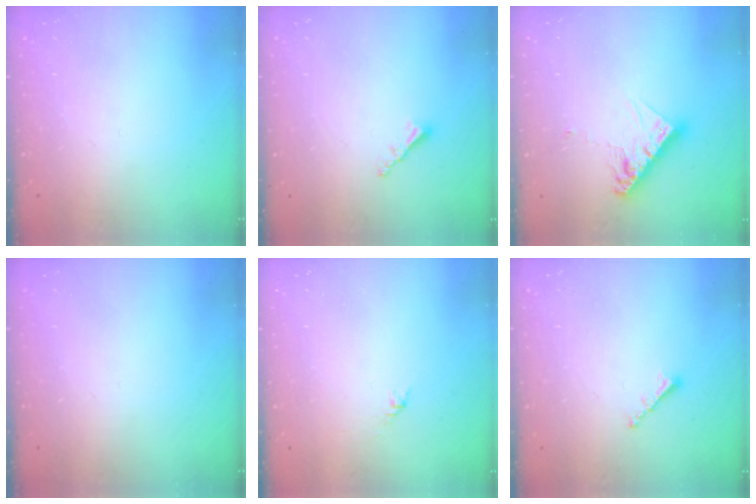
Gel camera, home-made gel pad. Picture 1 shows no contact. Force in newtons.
{"total": 2.5, "press": 2.5, "slide": 0.3}
{"total": 9.5, "press": 9.4, "slide": 0.8}
{"total": 0.0}
{"total": 1.7, "press": 1.6, "slide": 0.7}
{"total": 1.8, "press": 1.7, "slide": 0.5}